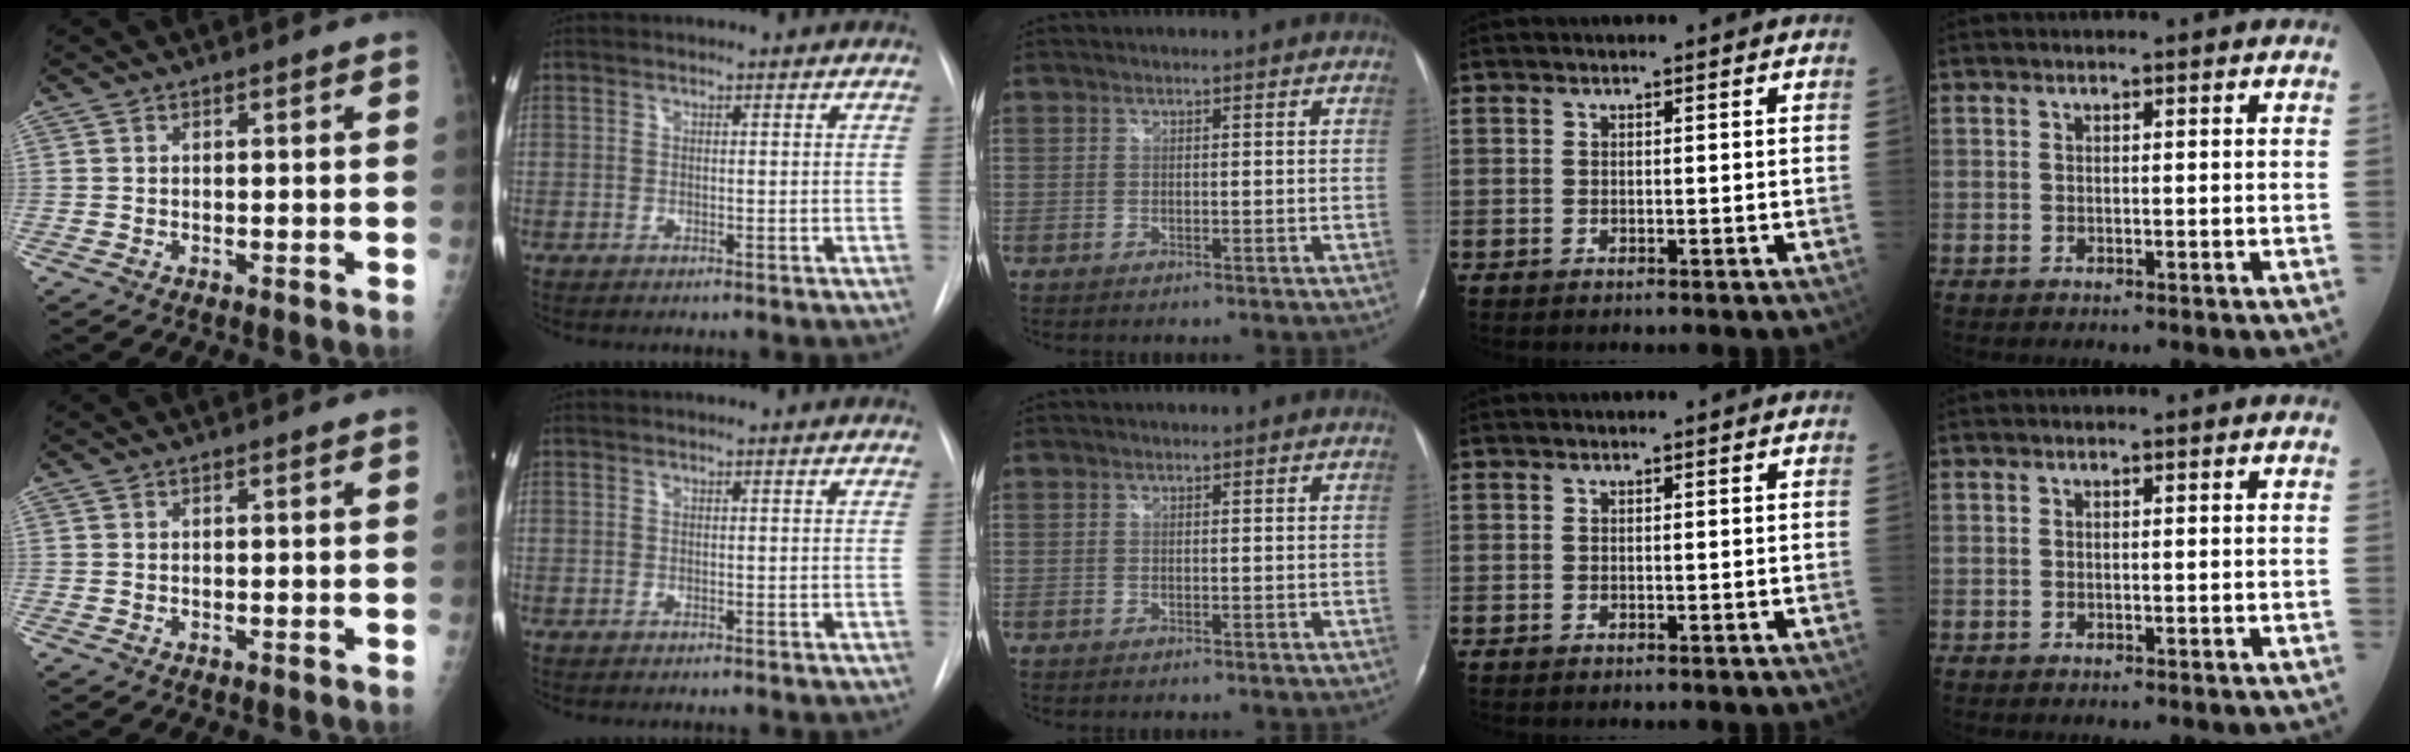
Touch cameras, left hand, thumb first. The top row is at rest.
{}